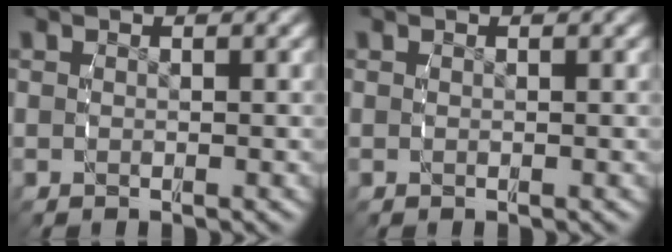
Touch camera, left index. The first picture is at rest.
{"total": 0.0}